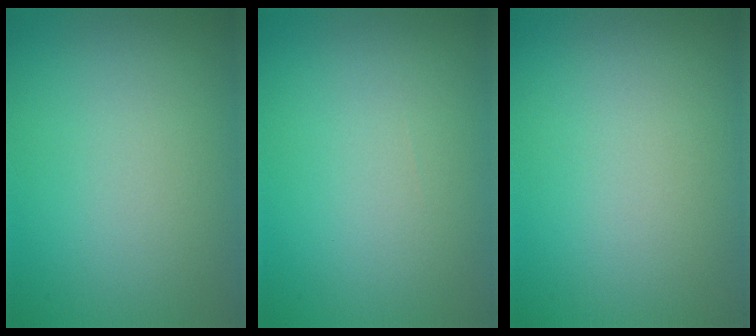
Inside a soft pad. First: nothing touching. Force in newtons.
{"total": 0.0}
{"total": 0.0}